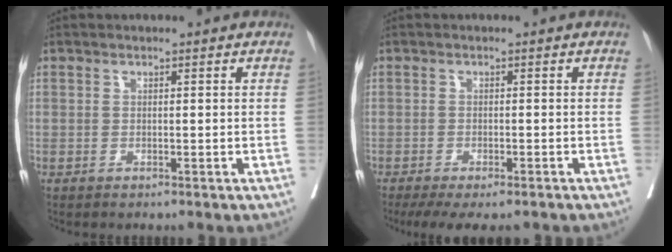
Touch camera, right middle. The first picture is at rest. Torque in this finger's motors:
{"motor_torque": [0.56, -0.51, 0.29, 0.06]}